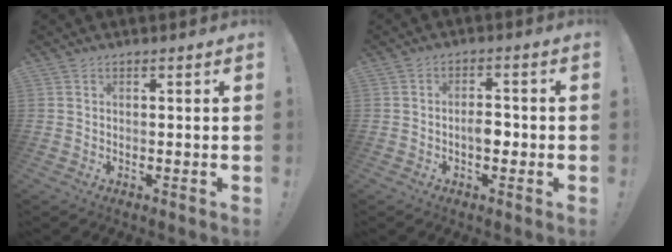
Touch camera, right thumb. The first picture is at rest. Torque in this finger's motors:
{"motor_torque": [0.55, 0.39, 0.09, -0.10, 0.00]}